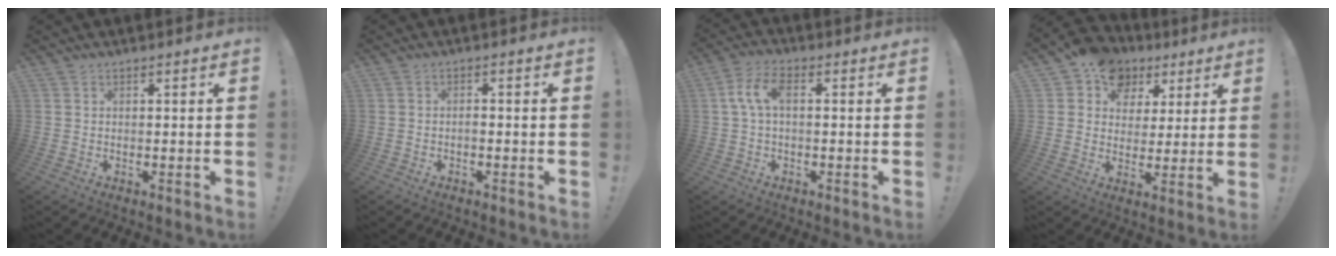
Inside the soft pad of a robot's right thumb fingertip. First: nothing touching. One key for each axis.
{"total": 1.2, "fx": -0.9, "fy": 0.2, "fz": 0.7, "tx": -0.017, "ty": 0.004, "tz": -0.014}
{"total": 7.4, "fx": 0.7, "fy": 3.6, "fz": 6.4, "tx": -0.137, "ty": 0.007, "tz": 0.014}
{"total": 10.8, "fx": 6.1, "fy": 8.4, "fz": 3.1, "tx": -0.055, "ty": -0.032, "tz": 0.119}